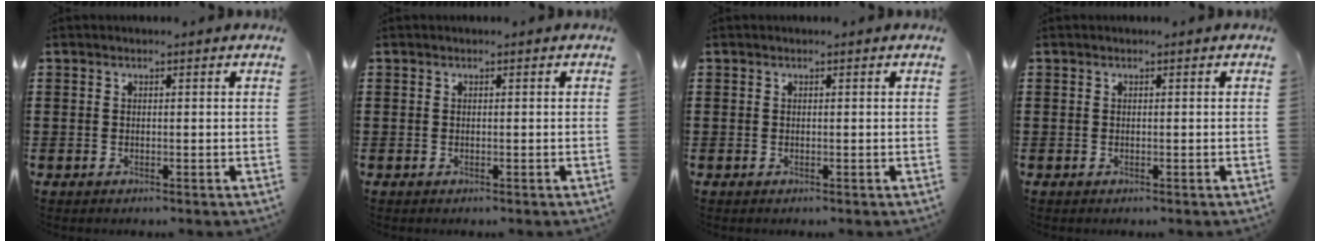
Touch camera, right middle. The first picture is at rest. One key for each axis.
{"total": 0.0}
{"total": 0.0}
{"total": 0.0}